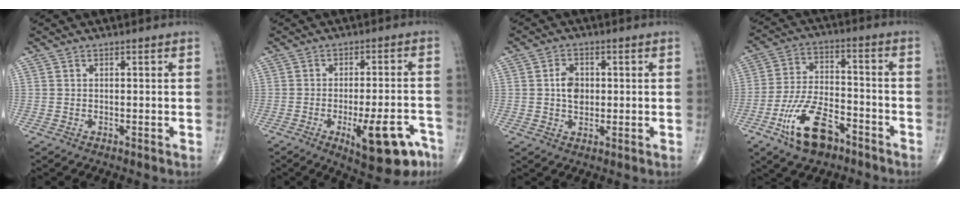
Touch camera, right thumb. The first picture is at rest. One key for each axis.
{"total": 13.6, "fx": -6.4, "fy": 4.7, "fz": 11.0, "tx": -0.134, "ty": 0.026, "tz": -0.079}
{"total": 4.6, "fx": 0.4, "fy": 3.3, "fz": 3.2, "tx": -0.043, "ty": 0.001, "tz": 0.003}
{"total": 13.2, "fx": -7.4, "fy": 6.4, "fz": 8.9, "tx": -0.157, "ty": 0.044, "tz": -0.134}